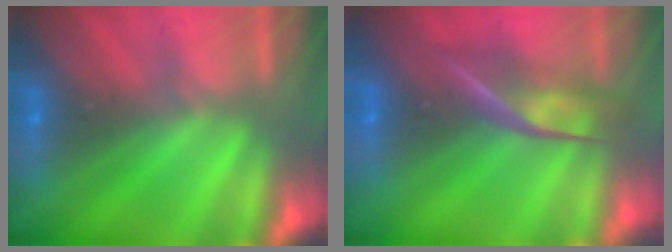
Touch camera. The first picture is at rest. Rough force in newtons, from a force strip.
{"total": 2.4}